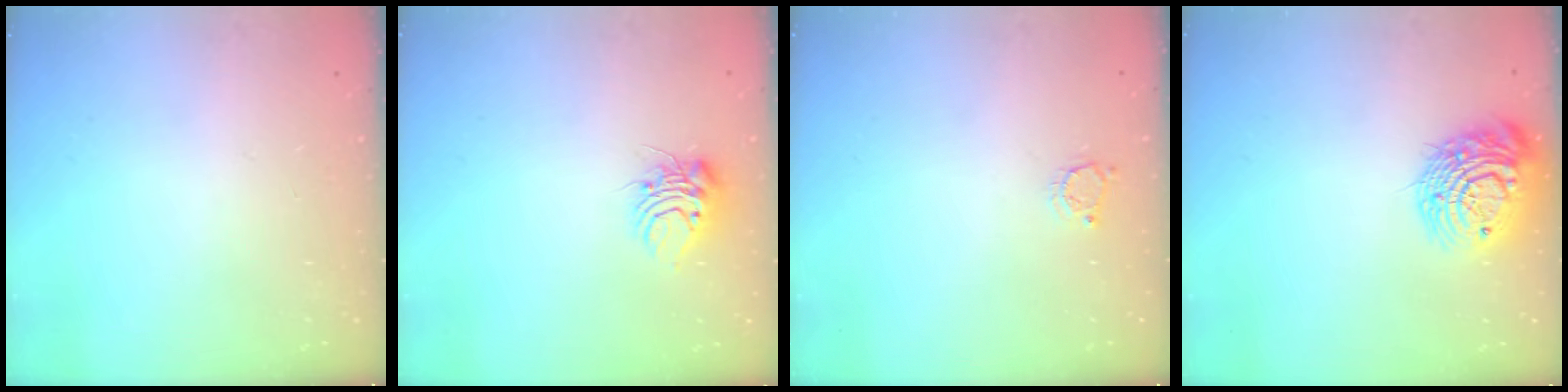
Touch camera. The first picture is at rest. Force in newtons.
{"total": 6.9, "press": 6.9, "slide": 0.3}
{"total": 3.5, "press": 3.5, "slide": 0.4}
{"total": 15.5, "press": 15.4, "slide": 1.4}